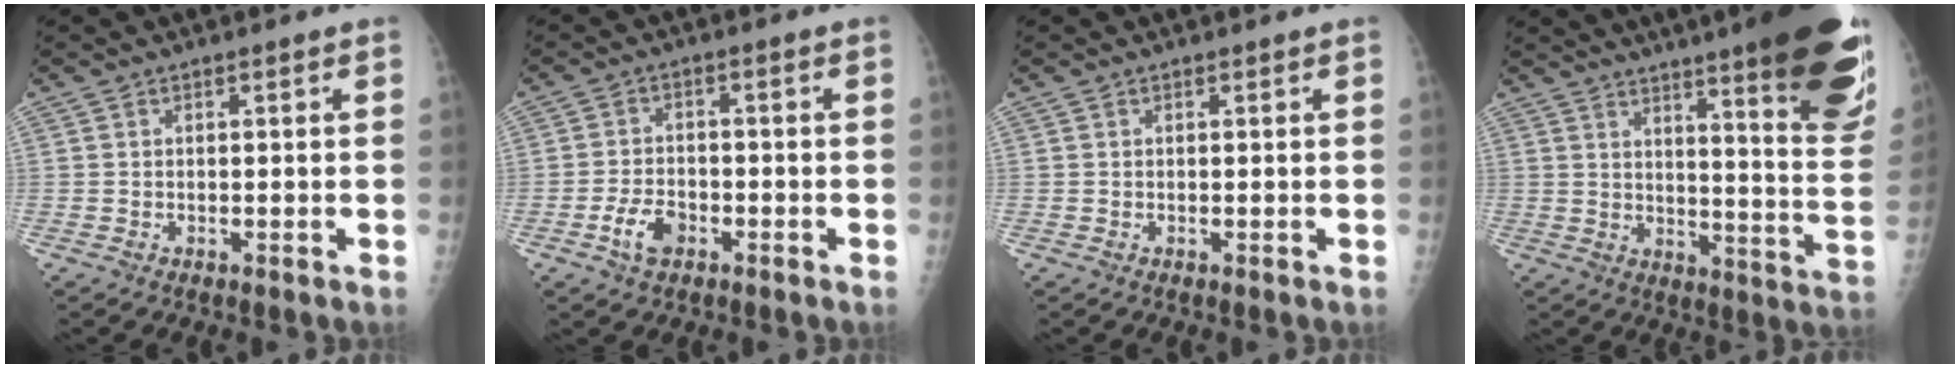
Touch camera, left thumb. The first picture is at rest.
{"total": 5.2, "force": [-2.7, 3.1, 3.2], "torque": [-0.055, 0.018, -0.048]}
{"total": 0.0}
{"total": 25.1, "force": [16.0, 3.5, 19.0], "torque": [-0.217, -0.085, 0.209]}